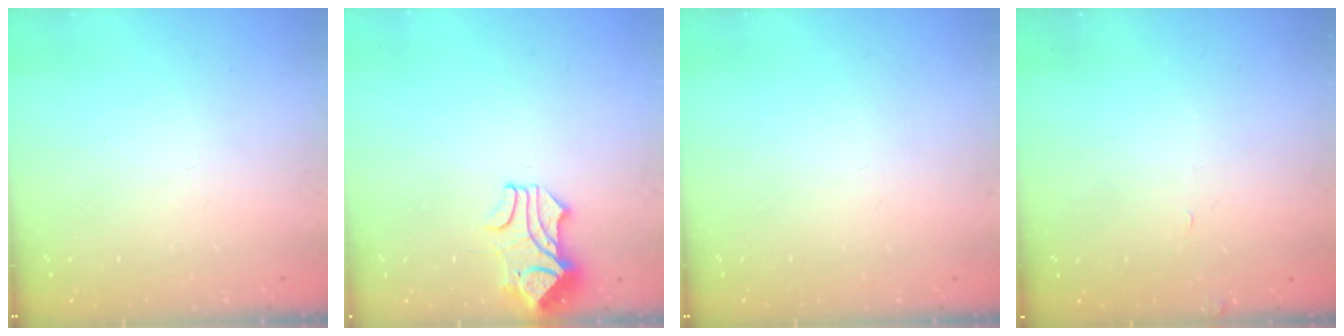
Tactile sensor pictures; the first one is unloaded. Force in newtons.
{"total": 1.6, "press": 1.2, "slide": 1.0}
{"total": 0.0}
{"total": 4.8, "press": 4.8, "slide": 0.3}